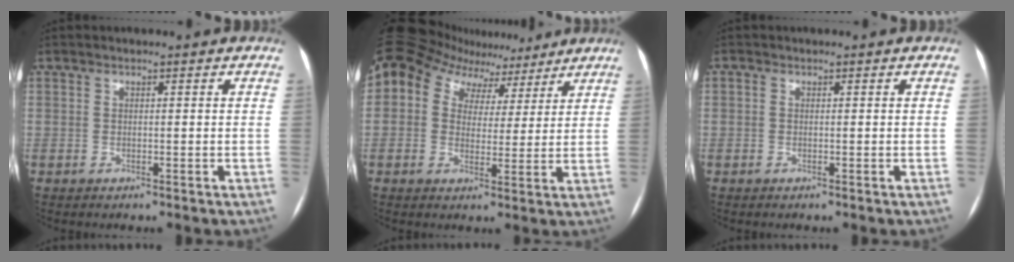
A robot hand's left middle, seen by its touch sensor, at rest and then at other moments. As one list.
[{"total": 16.0, "force": [10.7, 10.7, 5.4], "torque": [-0.138, 0.061, 0.161]}, {"total": 0.0}]